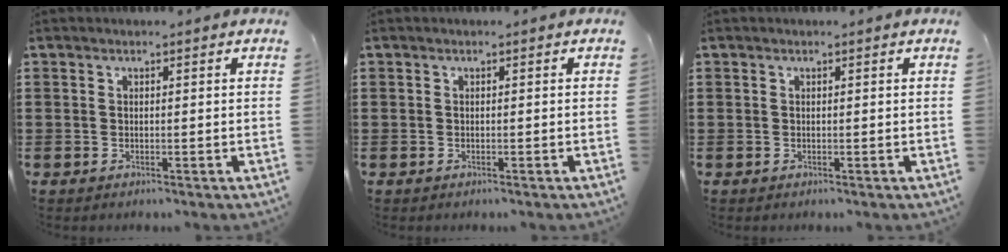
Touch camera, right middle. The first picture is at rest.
{"total": 0.0}
{"total": 0.0}